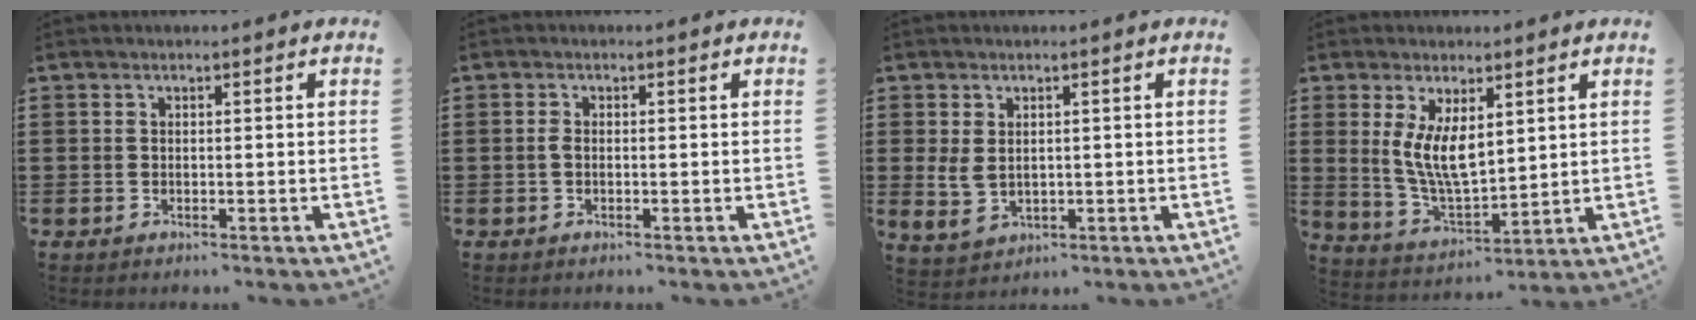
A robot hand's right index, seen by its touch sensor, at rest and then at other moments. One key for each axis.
{"total": 1.0, "fx": -0.2, "fy": 0.4, "fz": 0.9, "tx": -0.026, "ty": -0.005, "tz": -0.006}
{"total": 3.1, "fx": 0.8, "fy": 2.1, "fz": 2.2, "tx": -0.063, "ty": 0.000, "tz": 0.011}
{"total": 6.8, "fx": 2.4, "fy": 3.4, "fz": 5.3, "tx": -0.116, "ty": -0.006, "tz": 0.044}